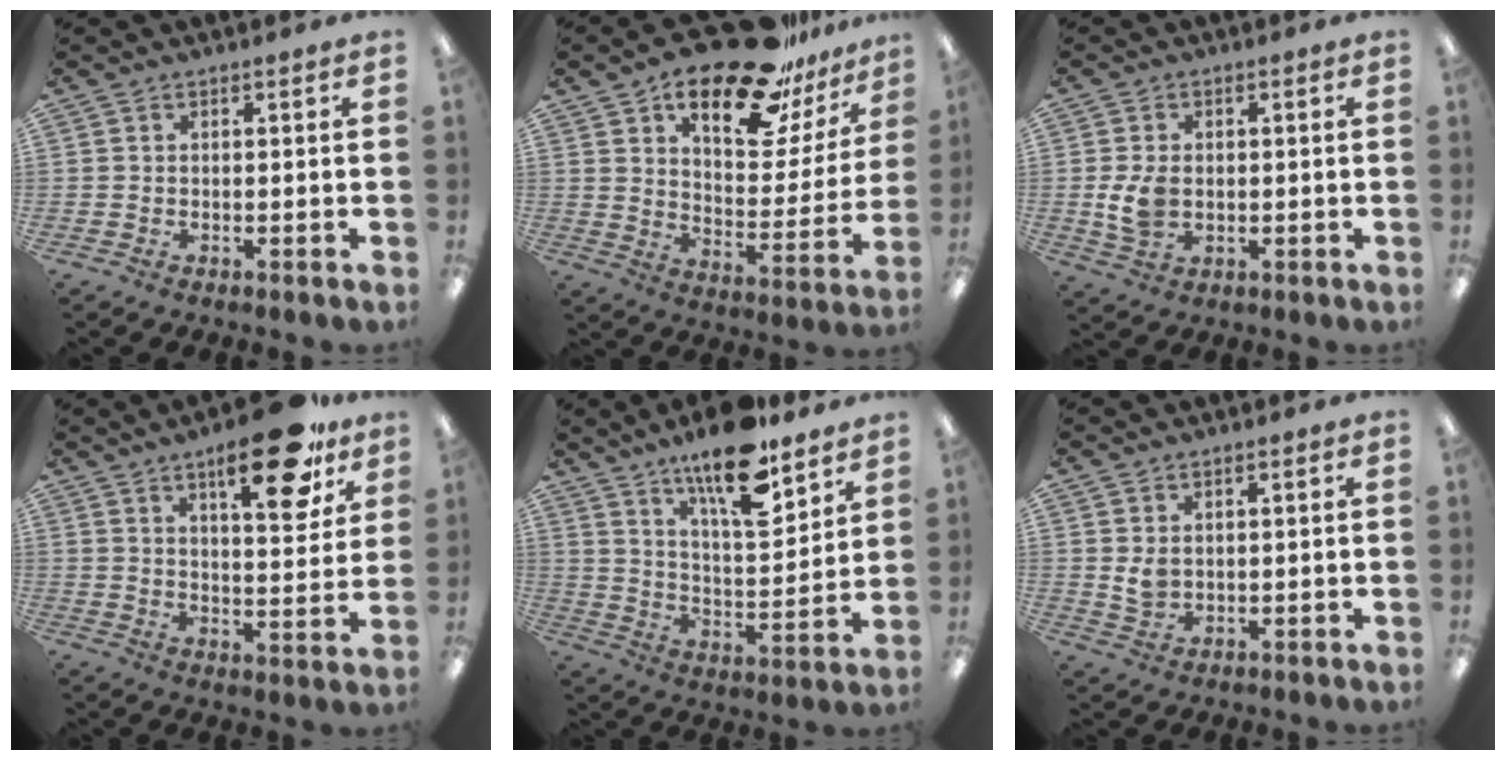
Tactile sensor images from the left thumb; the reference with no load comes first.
{"total": 23.7, "force": [17.0, 9.0, 13.8], "torque": [-0.209, -0.099, 0.286]}
{"total": 6.5, "force": [-0.3, 4.5, 4.7], "torque": [-0.093, 0.000, -0.006]}
{"total": 17.7, "force": [11.5, 5.7, 12.2], "torque": [-0.164, -0.064, 0.180]}
{"total": 16.9, "force": [12.4, 5.1, 10.2], "torque": [-0.165, -0.076, 0.207]}
{"total": 3.6, "force": [1.2, 2.6, 2.1], "torque": [-0.036, -0.001, 0.022]}